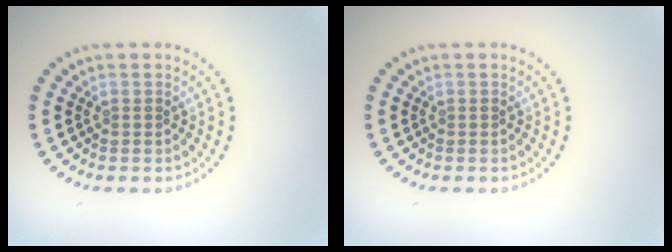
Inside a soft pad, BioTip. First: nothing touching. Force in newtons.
{"total": 0.0}